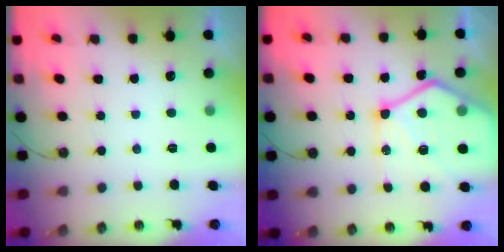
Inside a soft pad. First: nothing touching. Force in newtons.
{"total": 19.1, "press": 19.0, "slide": 2.2}